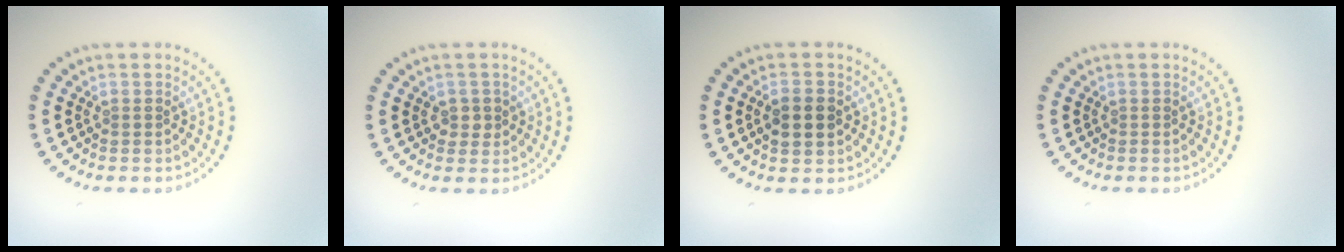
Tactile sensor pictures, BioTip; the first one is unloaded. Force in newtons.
{"total": 1.5, "press": 1.4, "slide": 0.4}
{"total": 2.9, "press": 2.9, "slide": 0.2}
{"total": 0.0}